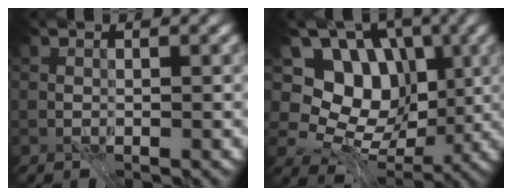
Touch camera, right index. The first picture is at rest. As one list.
[{"total": 10.8, "force": [2.2, 8.5, 6.3], "torque": [-0.112, 0.033, 0.018]}]